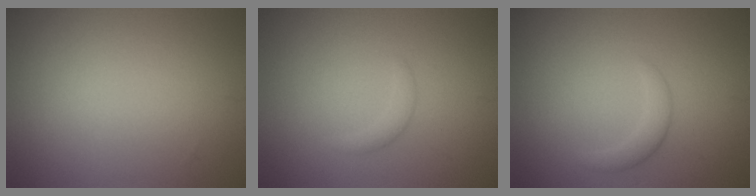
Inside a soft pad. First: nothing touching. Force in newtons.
{"total": 1.0, "press": 1.0, "slide": 0.1}
{"total": 1.5, "press": 1.5, "slide": 0.1}